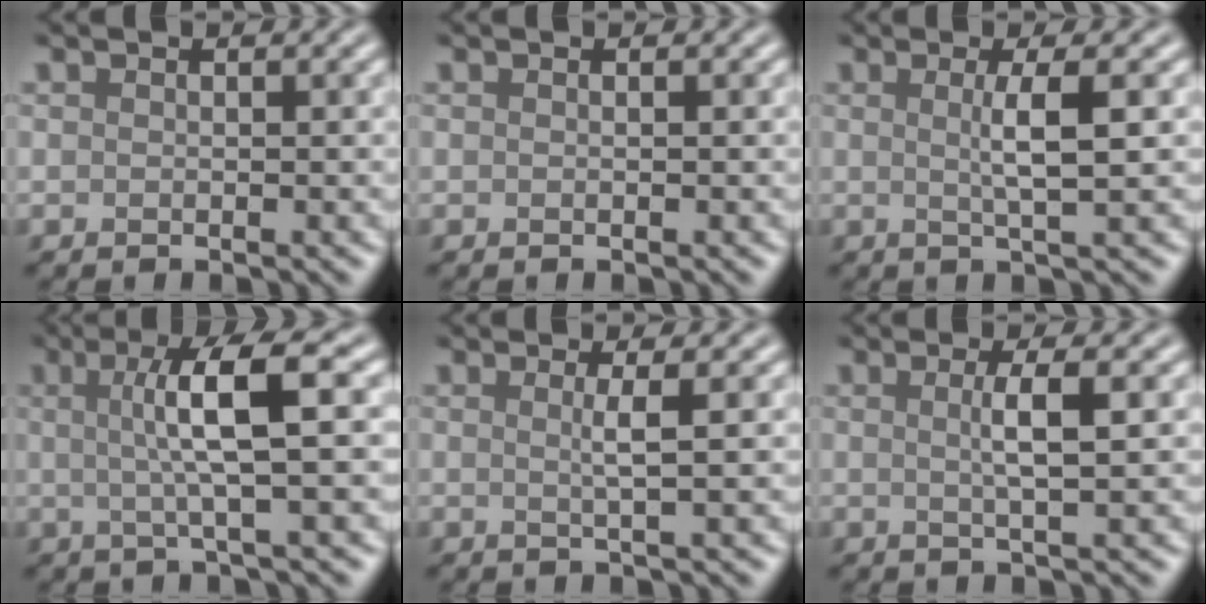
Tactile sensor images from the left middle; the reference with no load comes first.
{"total": 0.0}
{"total": 3.1, "force": [0.4, 0.6, 3.0], "torque": [-0.049, 0.001, 0.002]}
{"total": 5.9, "force": [0.8, 0.9, 5.8], "torque": [-0.096, 0.008, 0.012]}
{"total": 1.8, "force": [0.3, 0.4, 1.8], "torque": [-0.031, 0.001, -0.003]}
{"total": 2.7, "force": [0.3, 0.6, 2.7], "torque": [-0.043, 0.004, 0.000]}